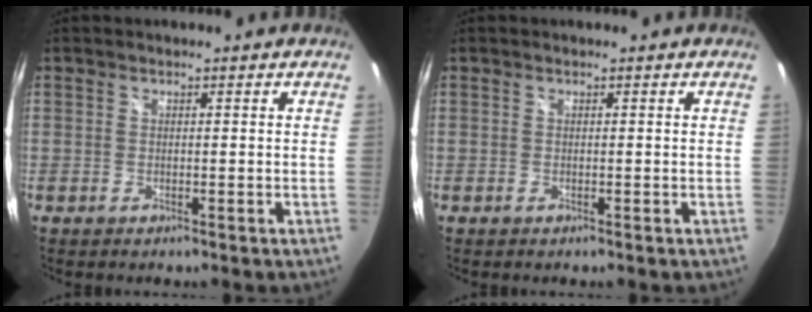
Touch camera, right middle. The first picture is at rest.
{"total": 0.0}